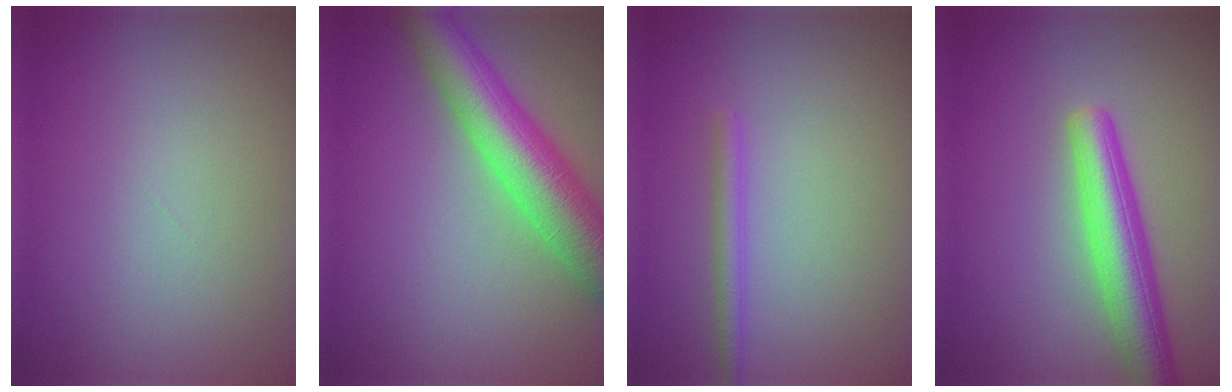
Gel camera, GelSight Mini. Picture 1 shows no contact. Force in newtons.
{"total": 8.3, "press": 8.3, "slide": 0.3}
{"total": 1.6, "press": 1.6, "slide": 0.0}
{"total": 5.6, "press": 5.6, "slide": 0.2}